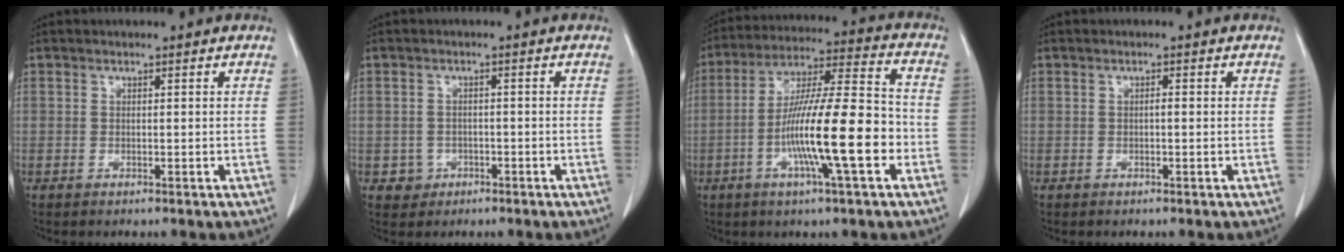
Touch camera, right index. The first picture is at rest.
{"total": 2.7, "force": [-1.0, 2.5, 0.0], "torque": [0.009, 0.013, -0.011]}
{"total": 16.2, "force": [-4.5, 1.0, 15.5], "torque": [-0.271, 0.001, -0.080]}
{"total": 0.7, "force": [-0.1, 0.1, 0.7], "torque": [-0.011, 0.002, 0.000]}